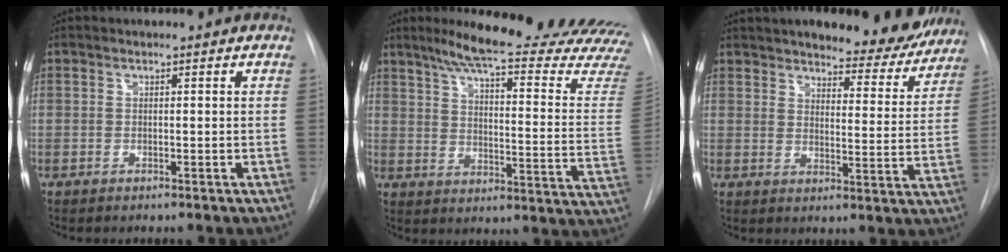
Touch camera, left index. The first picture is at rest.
{"total": 27.5, "force": [24.2, 1.0, 12.9], "torque": [-0.177, -0.110, 0.289]}
{"total": 12.0, "force": [10.7, 3.1, 4.6], "torque": [-0.039, -0.028, 0.126]}